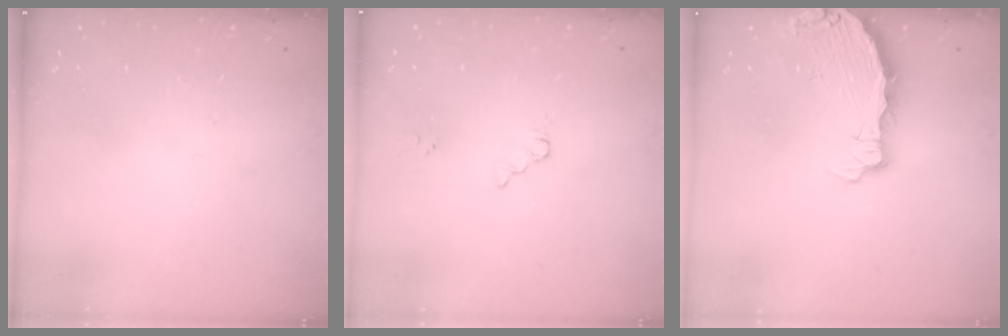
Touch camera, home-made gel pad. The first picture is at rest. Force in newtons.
{"total": 3.9, "press": 3.9, "slide": 0.5}
{"total": 4.4, "press": 4.3, "slide": 0.7}